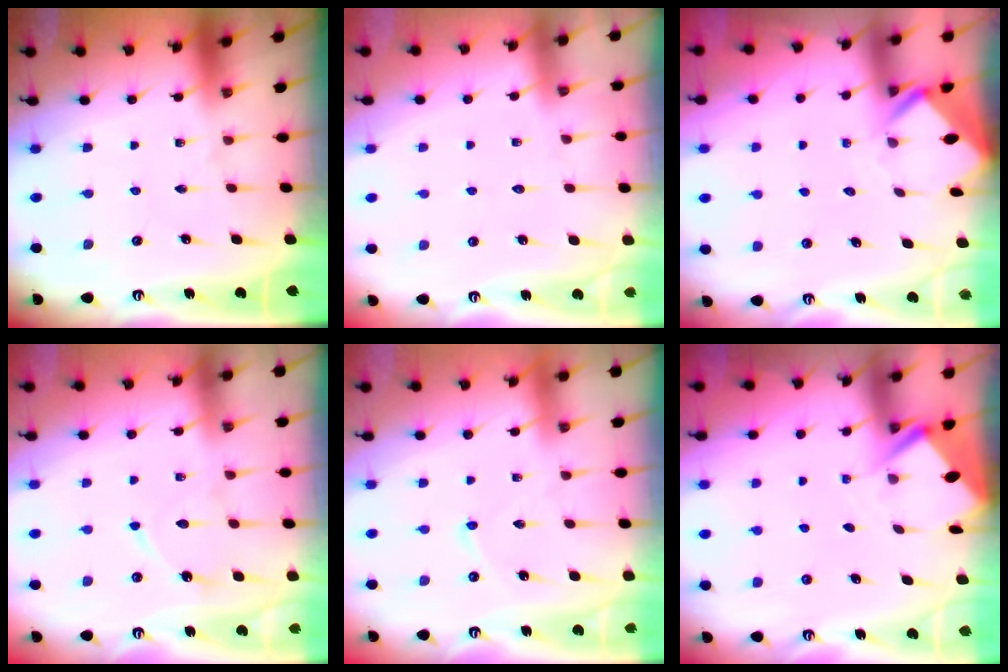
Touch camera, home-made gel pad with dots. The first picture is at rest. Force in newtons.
{"total": 3.7, "press": 3.6, "slide": 0.4}
{"total": 3.0, "press": 3.0, "slide": 0.3}
{"total": 7.7, "press": 7.7, "slide": 0.8}
{"total": 2.9, "press": 2.9, "slide": 0.3}
{"total": 2.9, "press": 2.8, "slide": 0.4}